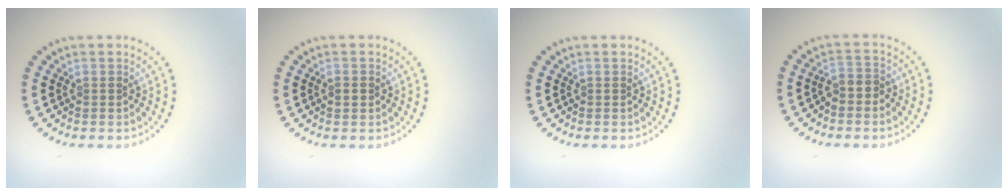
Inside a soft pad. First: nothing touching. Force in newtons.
{"total": 1.3, "press": 1.2, "slide": 0.1}
{"total": 0.0}
{"total": 1.4, "press": 1.1, "slide": 0.8}